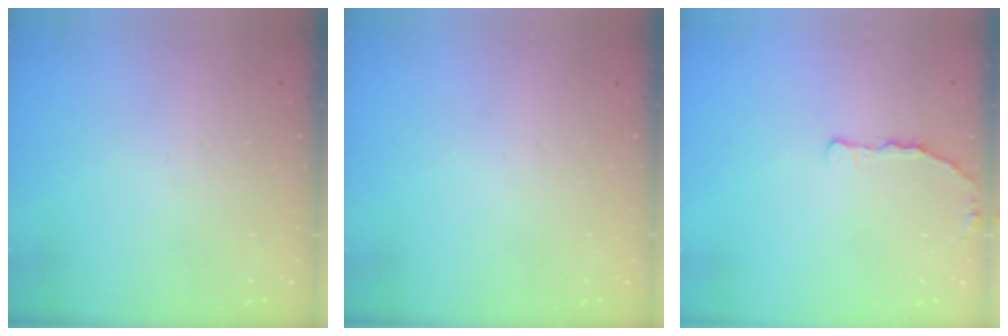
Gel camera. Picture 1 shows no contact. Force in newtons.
{"total": 0.0}
{"total": 5.0, "press": 3.9, "slide": 3.1}